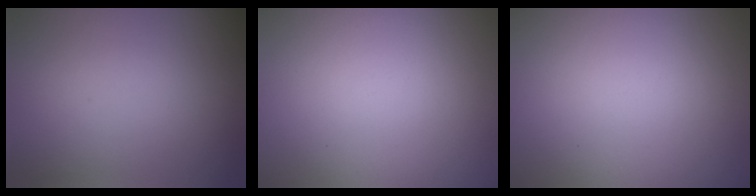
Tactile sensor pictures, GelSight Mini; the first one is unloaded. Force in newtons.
{"total": 0.0}
{"total": 0.0}